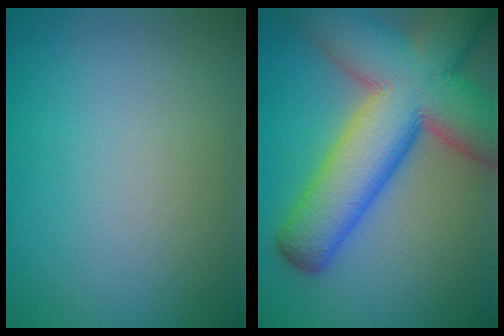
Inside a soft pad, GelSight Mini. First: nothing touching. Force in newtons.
{"total": 14.5, "press": 14.4, "slide": 0.8}